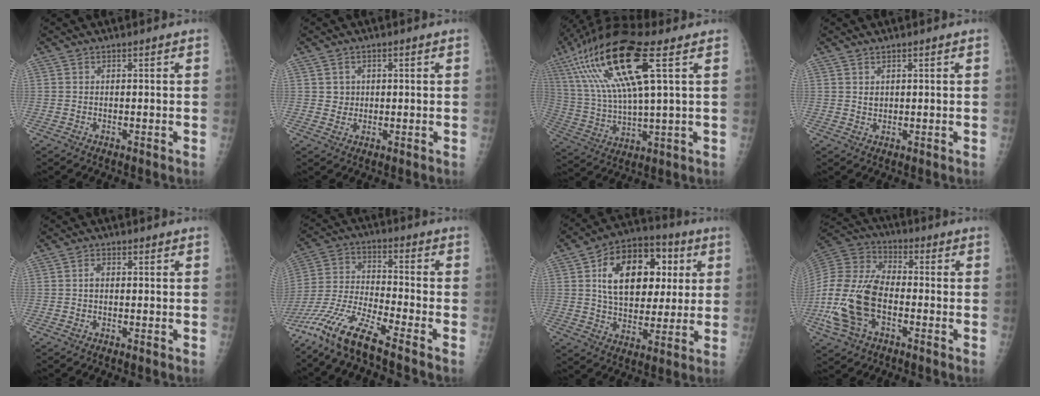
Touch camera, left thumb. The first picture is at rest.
{"total": 2.3, "force": [0.5, 2.1, 0.5], "torque": [0.005, 0.000, 0.009]}
{"total": 20.7, "force": [8.4, 4.7, 18.3], "torque": [-0.382, -0.009, 0.156]}
{"total": 1.4, "force": [0.8, 0.9, 0.7], "torque": [-0.008, -0.007, 0.018]}
{"total": 1.6, "force": [-0.1, 1.1, 1.3], "torque": [-0.019, 0.003, -0.005]}
{"total": 12.4, "force": [-9.7, 1.0, 7.7], "torque": [-0.178, 0.031, -0.196]}
{"total": 19.3, "force": [4.9, 12.8, 13.6], "torque": [-0.178, 0.003, 0.078]}
{"total": 17.7, "force": [-4.9, 10.4, 13.4], "torque": [-0.286, 0.026, -0.096]}